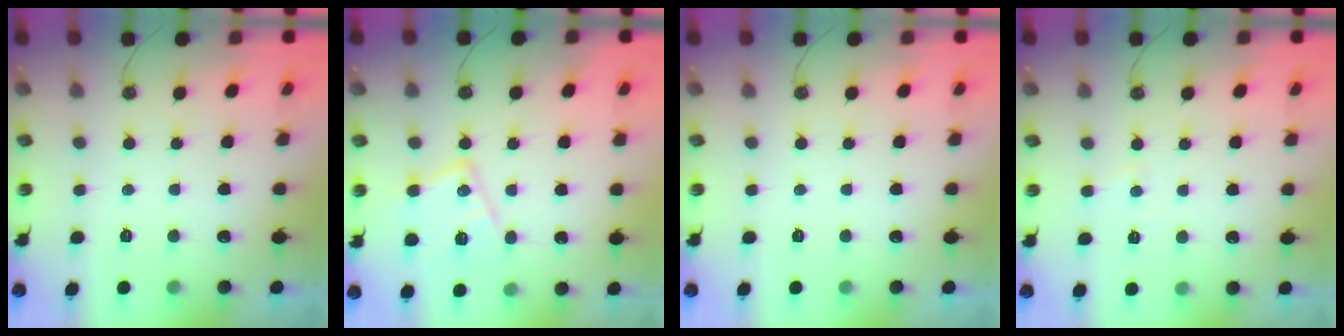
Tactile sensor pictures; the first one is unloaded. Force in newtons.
{"total": 13.9, "press": 13.8, "slide": 1.1}
{"total": 0.0}
{"total": 3.0, "press": 2.9, "slide": 0.6}